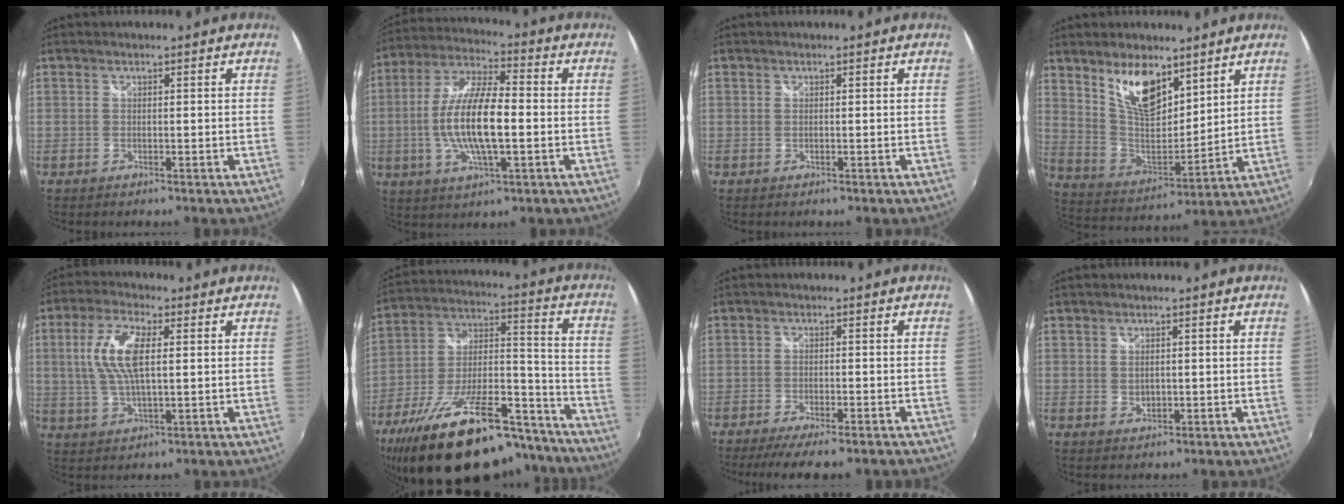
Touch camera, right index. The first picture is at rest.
{"total": 14.5, "force": [-1.9, 4.3, 13.7], "torque": [-0.274, 0.000, -0.037]}
{"total": 0.0}
{"total": 12.9, "force": [8.2, 5.7, 8.2], "torque": [-0.146, -0.005, 0.162]}
{"total": 9.9, "force": [1.7, 3.6, 9.1], "torque": [-0.188, 0.009, 0.035]}
{"total": 29.9, "force": [-21.8, 11.3, 17.2], "torque": [-0.302, -0.003, -0.320]}
{"total": 10.8, "force": [-8.7, 2.2, 6.1], "torque": [-0.133, -0.035, -0.134]}
{"total": 1.9, "force": [0.2, 1.6, 1.0], "torque": [-0.014, -0.002, 0.005]}